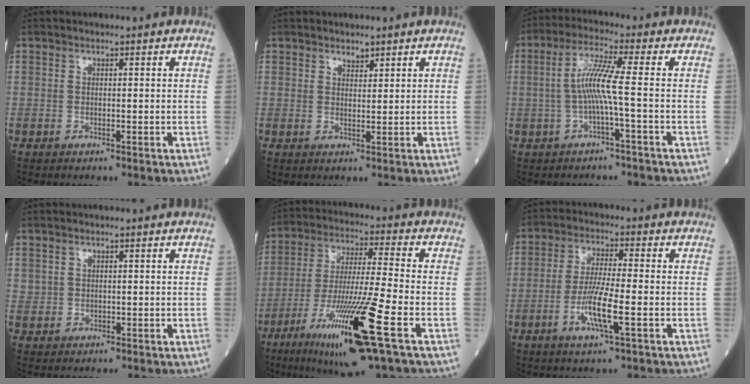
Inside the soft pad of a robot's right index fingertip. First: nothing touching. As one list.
[{"total": 1.5, "force": [1.2, 0.5, 0.6], "torque": [-0.009, -0.004, 0.020]}, {"total": 6.0, "force": [-0.8, -0.6, 5.9], "torque": [-0.122, 0.015, -0.016]}, {"total": 0.8, "force": [0.4, 0.7, 0.1], "torque": [0.008, 0.001, 0.004]}, {"total": 17.3, "force": [-8.0, 0.0, 15.3], "torque": [-0.303, -0.040, -0.143]}, {"total": 7.4, "force": [-2.5, 0.3, 7.0], "torque": [-0.134, -0.008, -0.049]}]